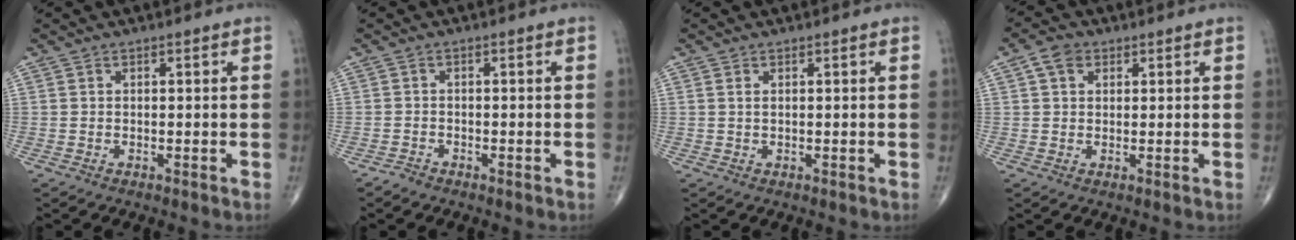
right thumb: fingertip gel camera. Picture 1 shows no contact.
{"total": 1.1, "force": [-1.0, 0.4, 0.1], "torque": [-0.002, 0.000, -0.023]}
{"total": 0.6, "force": [0.3, 0.3, 0.5], "torque": [-0.014, 0.005, 0.007]}
{"total": 3.8, "force": [1.5, 2.8, 2.0], "torque": [-0.027, 0.004, 0.027]}